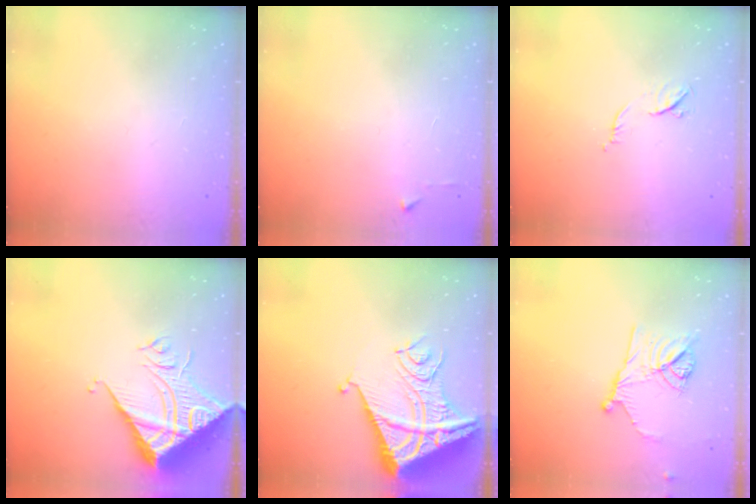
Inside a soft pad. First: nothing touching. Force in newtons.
{"total": 2.4, "press": 2.4, "slide": 0.3}
{"total": 6.2, "press": 6.1, "slide": 1.1}
{"total": 12.1, "press": 12.0, "slide": 1.2}
{"total": 15.2, "press": 15.1, "slide": 1.8}
{"total": 11.2, "press": 10.9, "slide": 2.3}